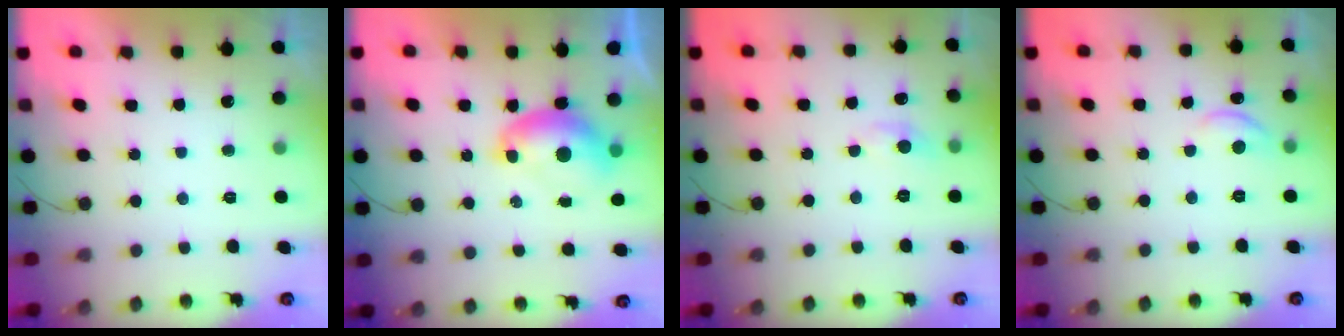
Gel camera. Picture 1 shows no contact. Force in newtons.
{"total": 7.2, "press": 7.2, "slide": 0.3}
{"total": 3.4, "press": 3.4, "slide": 0.4}
{"total": 8.1, "press": 8.0, "slide": 0.7}